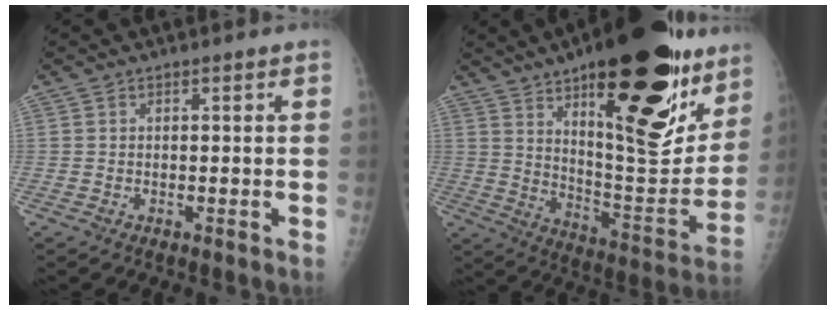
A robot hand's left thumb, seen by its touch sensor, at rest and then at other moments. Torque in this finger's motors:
{"motor_torque": [0.79, 1.26, 1.39, -1.38, 0.36]}